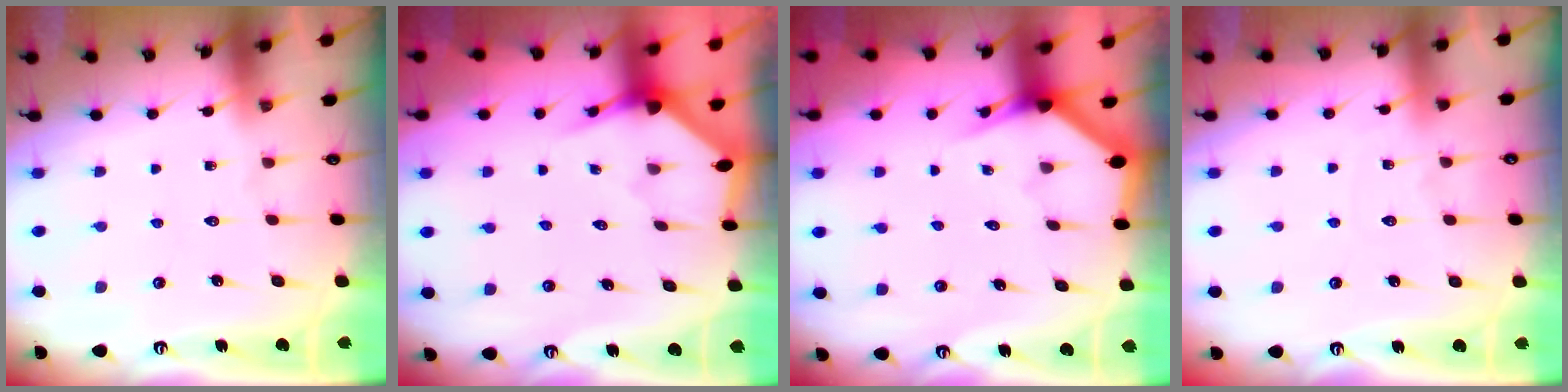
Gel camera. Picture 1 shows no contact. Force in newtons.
{"total": 3.2, "press": 3.2, "slide": 0.3}
{"total": 2.9, "press": 2.9, "slide": 0.1}
{"total": 2.2, "press": 2.2, "slide": 0.3}